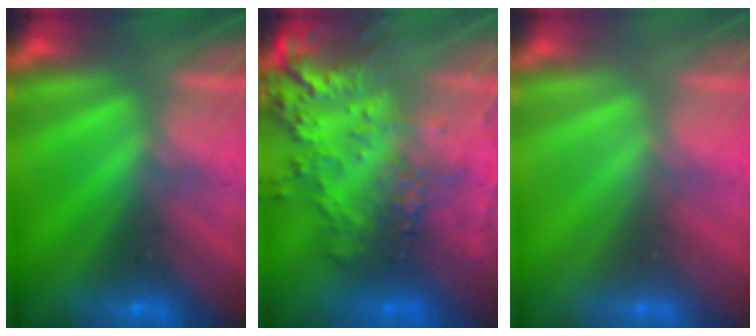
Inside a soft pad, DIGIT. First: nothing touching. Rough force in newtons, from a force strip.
{"total": 7.7}
{"total": 2.9}